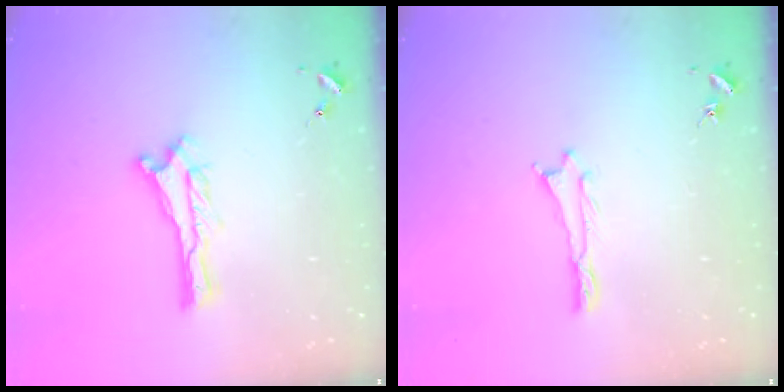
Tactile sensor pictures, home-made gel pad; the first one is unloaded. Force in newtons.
{"total": 0.6, "press": 0.5, "slide": 0.2}